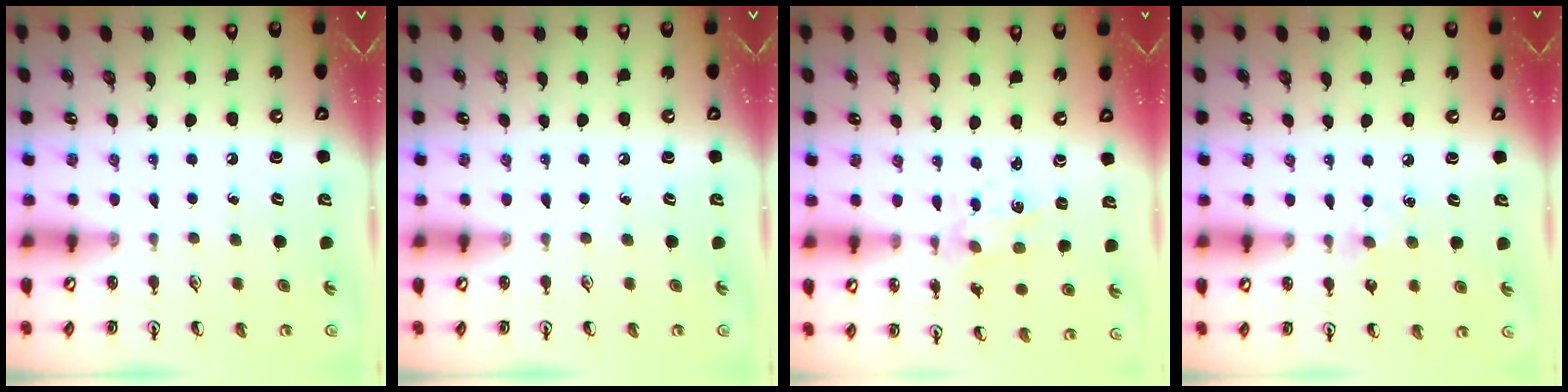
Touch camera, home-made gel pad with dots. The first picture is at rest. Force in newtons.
{"total": 0.0}
{"total": 1.9, "press": 1.9, "slide": 0.2}
{"total": 7.5, "press": 7.4, "slide": 0.9}